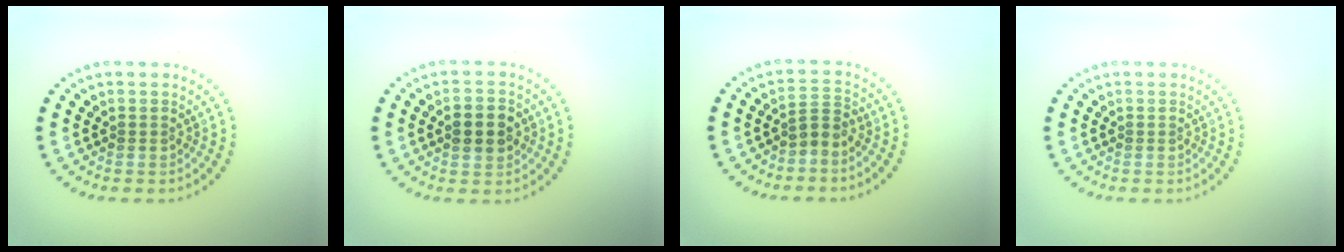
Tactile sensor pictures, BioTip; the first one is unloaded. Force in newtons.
{"total": 3.0, "press": 3.0, "slide": 0.2}
{"total": 1.8, "press": 1.3, "slide": 1.3}
{"total": 0.0}